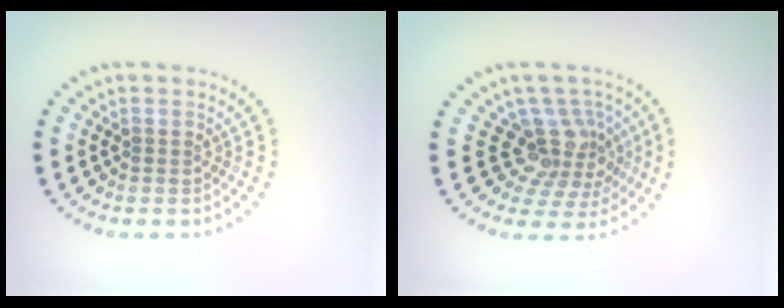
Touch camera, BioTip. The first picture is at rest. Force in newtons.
{"total": 4.3, "press": 3.2, "slide": 2.9}